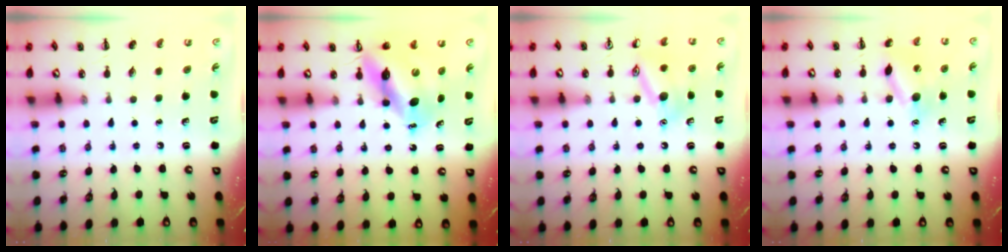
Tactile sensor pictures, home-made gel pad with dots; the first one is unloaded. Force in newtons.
{"total": 11.6, "press": 10.9, "slide": 3.8}
{"total": 12.6, "press": 12.6, "slide": 0.9}
{"total": 11.5, "press": 11.4, "slide": 1.6}